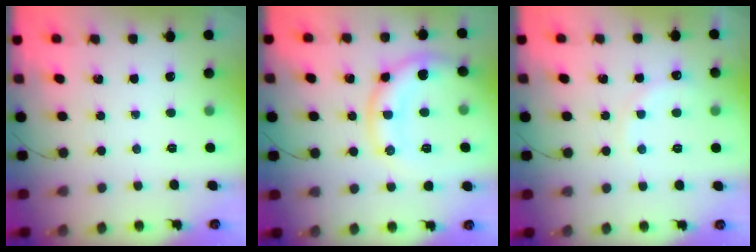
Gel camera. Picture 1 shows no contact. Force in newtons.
{"total": 12.2, "press": 12.2, "slide": 0.6}
{"total": 7.9, "press": 7.7, "slide": 1.6}